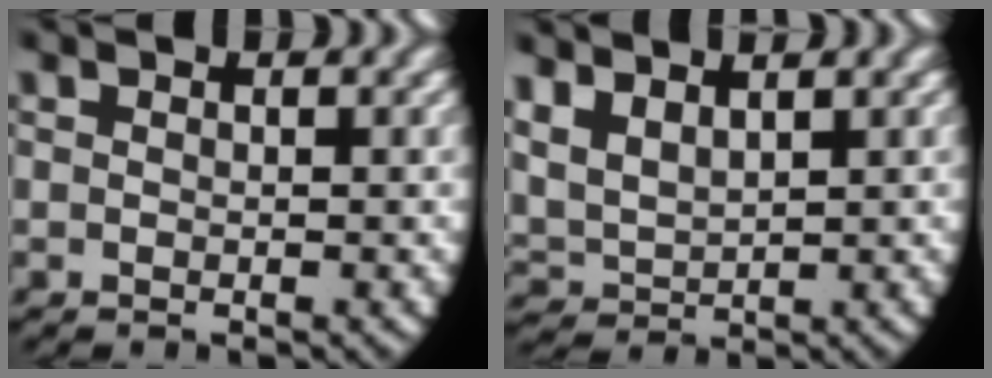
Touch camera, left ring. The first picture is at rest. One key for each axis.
{"total": 5.9, "fx": 2.0, "fy": 4.8, "fz": 2.6, "tx": -0.091, "ty": -0.006, "tz": 0.039}